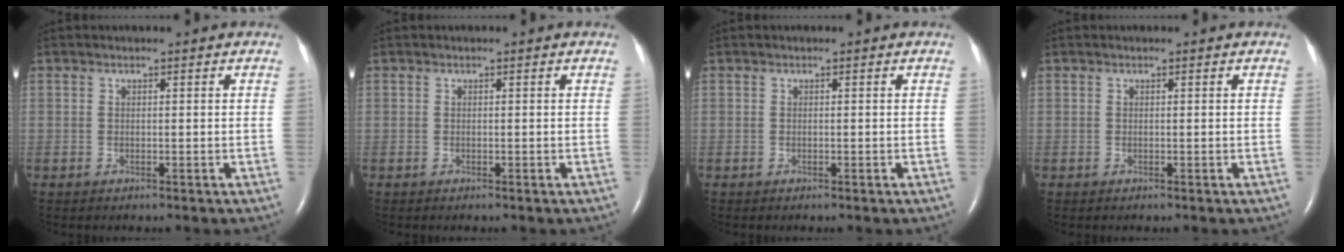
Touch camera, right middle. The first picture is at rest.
{"total": 0.0}
{"total": 0.0}
{"total": 0.0}